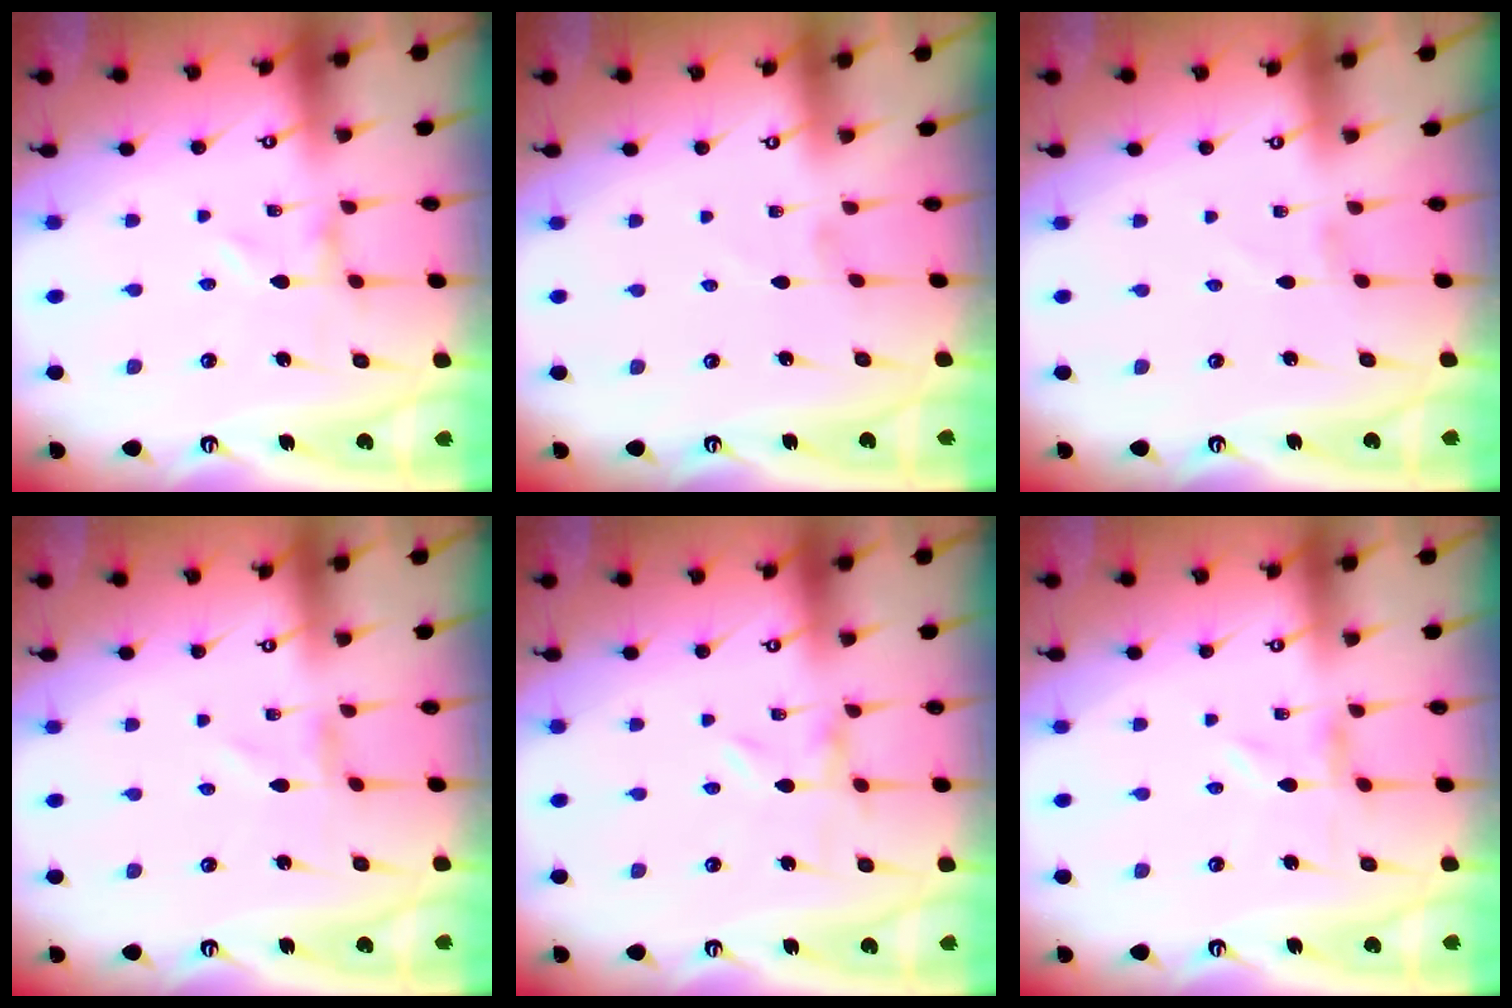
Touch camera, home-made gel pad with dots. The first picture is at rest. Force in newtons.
{"total": 1.0, "press": 1.0, "slide": 0.1}
{"total": 1.1, "press": 1.1, "slide": 0.1}
{"total": 0.8, "press": 0.8, "slide": 0.1}
{"total": 0.0}
{"total": 0.0}